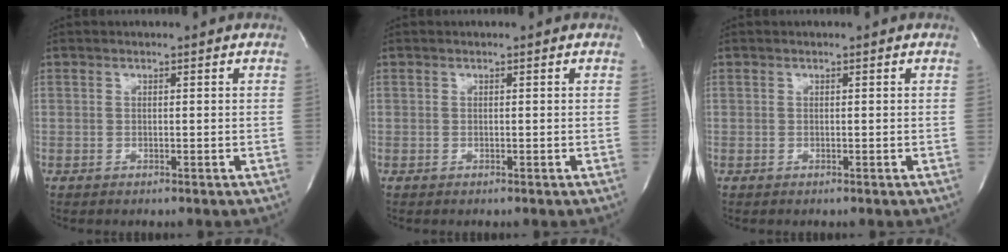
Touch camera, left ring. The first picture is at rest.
{"total": 0.0}
{"total": 0.0}